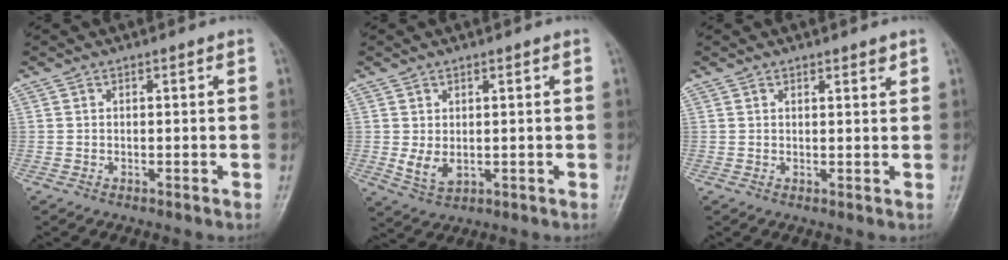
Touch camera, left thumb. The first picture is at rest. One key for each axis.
{"total": 4.3, "fx": 0.4, "fy": 2.6, "fz": 3.4, "tx": -0.058, "ty": -0.011, "tz": 0.017}
{"total": 1.7, "fx": 1.2, "fy": 0.5, "fz": 1.0, "tx": -0.007, "ty": -0.006, "tz": 0.016}